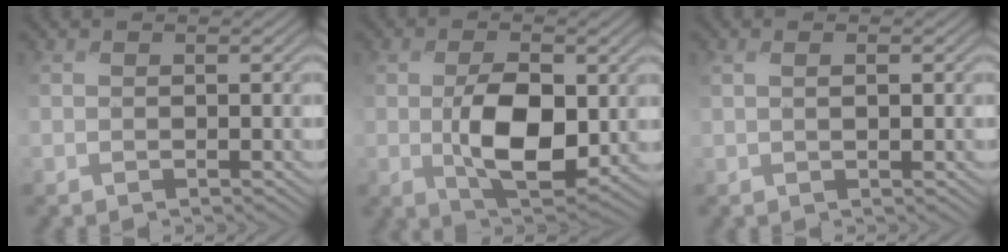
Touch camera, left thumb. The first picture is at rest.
{"total": 8.6, "force": [-0.8, 4.4, 7.3], "torque": [-0.134, -0.011, -0.008]}
{"total": 1.2, "force": [0.1, 0.2, 1.1], "torque": [-0.018, 0.001, 0.005]}